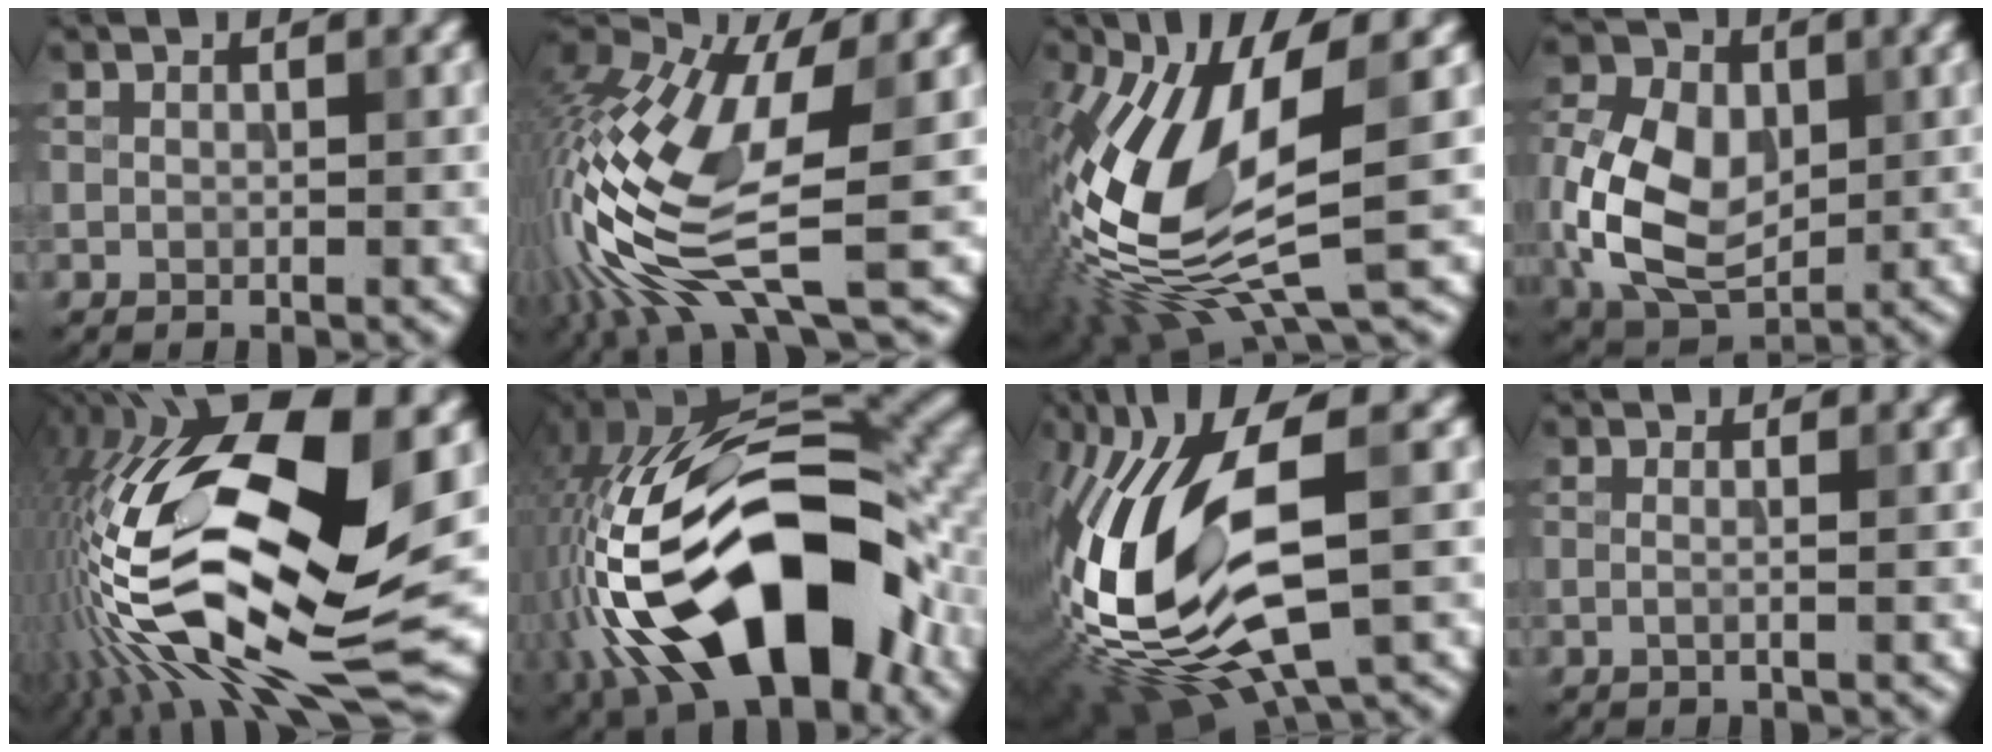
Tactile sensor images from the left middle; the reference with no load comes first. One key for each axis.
{"total": 14.3, "fx": -2.7, "fy": 5.4, "fz": 12.9, "tx": -0.288, "ty": -0.003, "tz": -0.051}
{"total": 12.8, "fx": 0.8, "fy": 5.1, "fz": 11.7, "tx": -0.255, "ty": -0.020, "tz": 0.017}
{"total": 10.4, "fx": -0.1, "fy": 7.4, "fz": 7.4, "tx": -0.169, "ty": -0.004, "tz": -0.006}
{"total": 19.1, "fx": -1.4, "fy": 6.9, "fz": 17.8, "tx": -0.332, "ty": -0.004, "tz": -0.032}
{"total": 17.4, "fx": -6.4, "fy": 8.0, "fz": 14.0, "tx": -0.231, "ty": 0.021, "tz": -0.116}
{"total": 15.0, "fx": -2.4, "fy": 5.9, "fz": 13.6, "tx": -0.277, "ty": -0.002, "tz": -0.044}
{"total": 1.6, "fx": 0.1, "fy": 0.7, "fz": 1.4, "tx": -0.009, "ty": -0.007, "tz": -0.017}